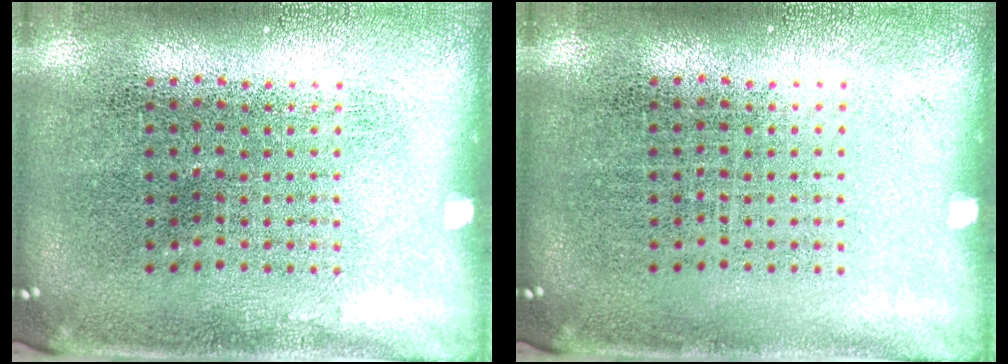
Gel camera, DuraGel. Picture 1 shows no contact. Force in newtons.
{"total": 0.0}